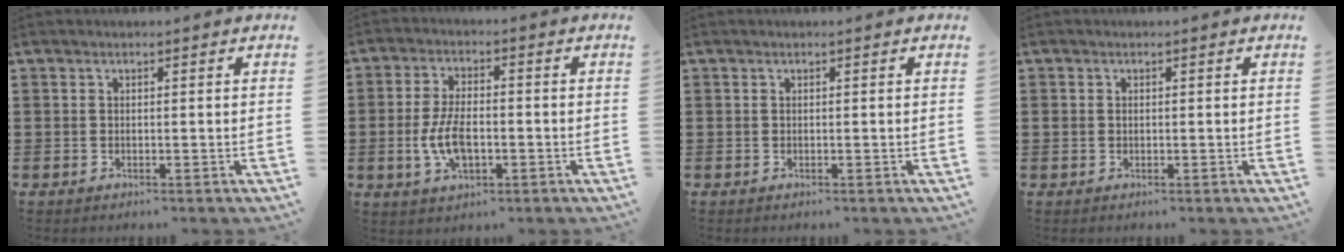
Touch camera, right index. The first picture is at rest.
{"total": 7.0, "force": [-1.5, 3.5, 5.9], "torque": [-0.138, -0.001, -0.033]}
{"total": 0.0}
{"total": 0.7, "force": [0.1, 0.6, 0.4], "torque": [-0.009, 0.004, 0.000]}